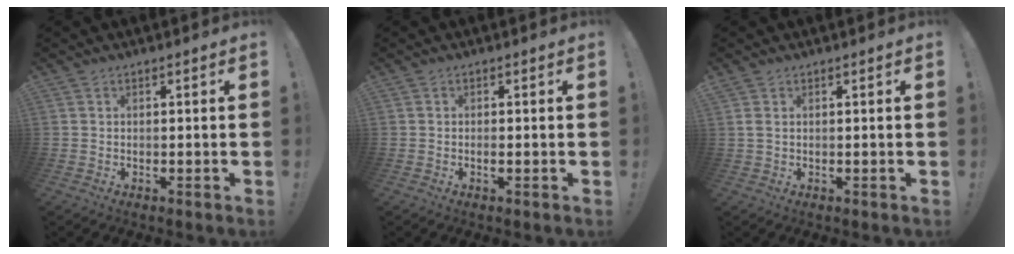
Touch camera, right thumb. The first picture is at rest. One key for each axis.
{"total": 1.0, "fx": -0.6, "fy": 0.3, "fz": 0.8, "tx": -0.018, "ty": 0.002, "tz": -0.009}
{"total": 1.2, "fx": 0.5, "fy": 0.5, "fz": 1.0, "tx": -0.016, "ty": -0.002, "tz": 0.008}